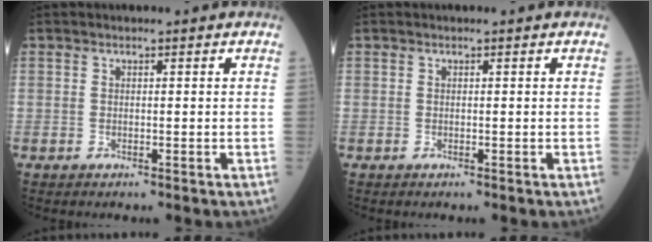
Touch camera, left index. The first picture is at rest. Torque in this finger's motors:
{"motor_torque": [0.19, 0.19, 0.01, 0.01]}